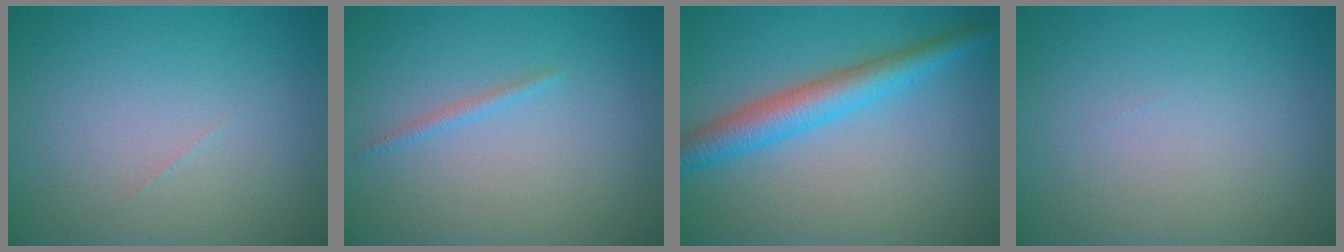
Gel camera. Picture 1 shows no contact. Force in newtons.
{"total": 0.8, "press": 0.8, "slide": 0.1}
{"total": 4.7, "press": 4.7, "slide": 0.1}
{"total": 0.0}